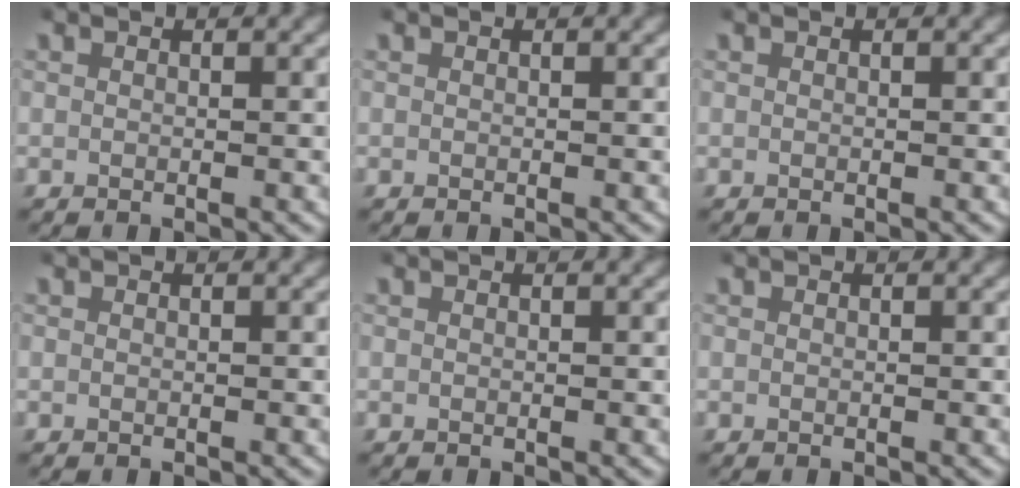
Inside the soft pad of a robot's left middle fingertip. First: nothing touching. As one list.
[{"total": 0.0}, {"total": 0.0}, {"total": 0.0}, {"total": 0.0}, {"total": 0.0}]